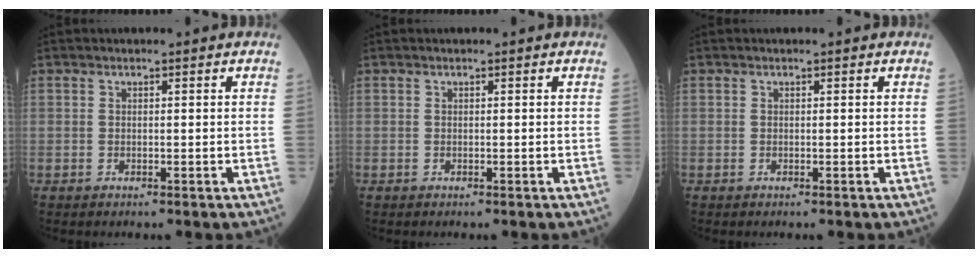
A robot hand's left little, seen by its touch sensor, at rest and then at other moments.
{"total": 0.0}
{"total": 0.0}